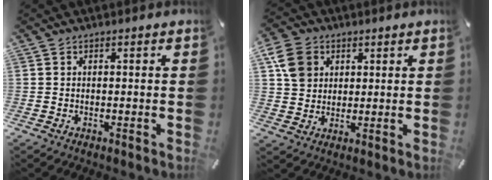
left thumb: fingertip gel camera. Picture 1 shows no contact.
{"total": 8.6, "force": [2.9, 7.2, 3.7], "torque": [-0.085, 0.008, 0.056]}